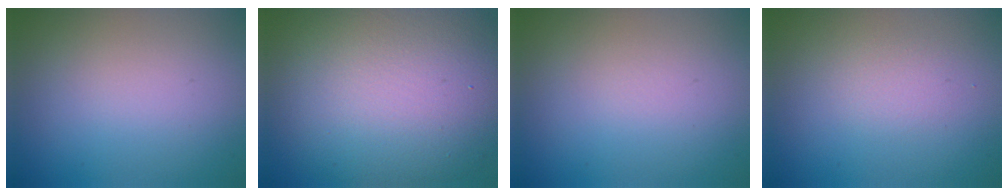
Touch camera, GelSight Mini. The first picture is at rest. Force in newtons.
{"total": 13.8, "press": 13.7, "slide": 1.4}
{"total": 0.0}
{"total": 1.1, "press": 1.1, "slide": 0.1}